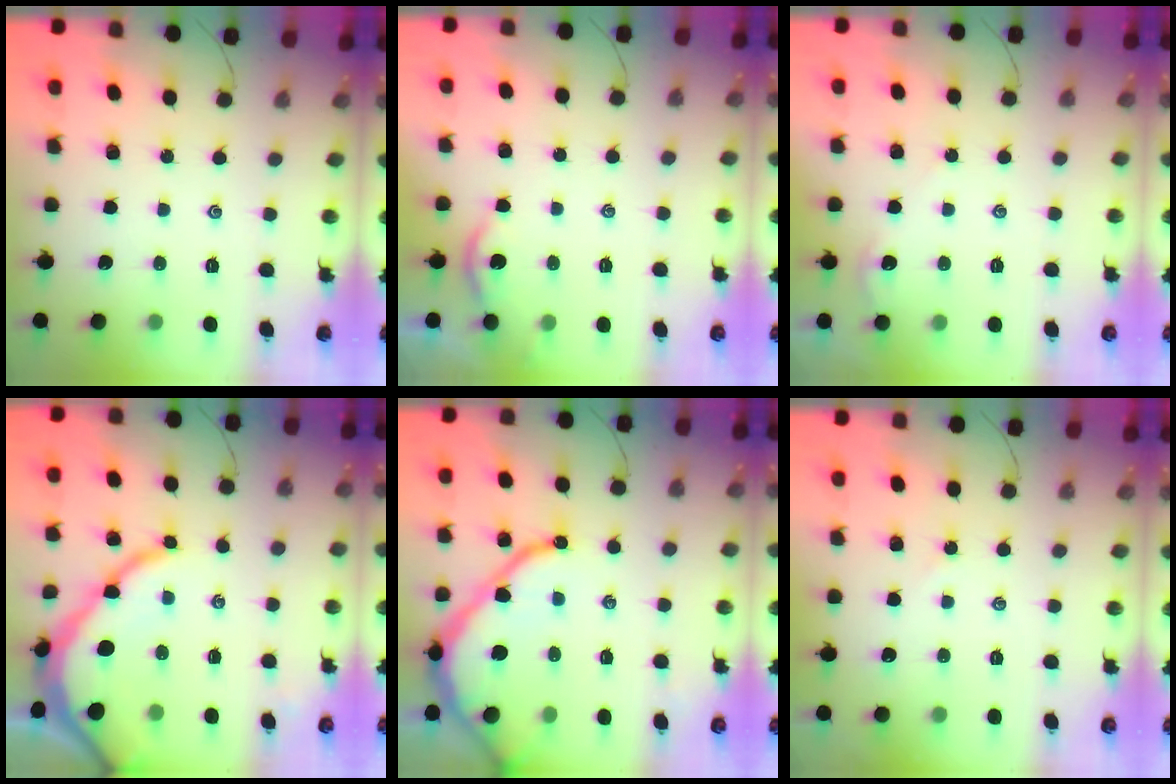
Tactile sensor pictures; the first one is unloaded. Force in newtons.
{"total": 2.2, "press": 2.2, "slide": 0.3}
{"total": 0.6, "press": 0.5, "slide": 0.3}
{"total": 11.8, "press": 11.7, "slide": 1.6}
{"total": 13.2, "press": 13.1, "slide": 1.5}
{"total": 1.4, "press": 1.4, "slide": 0.4}